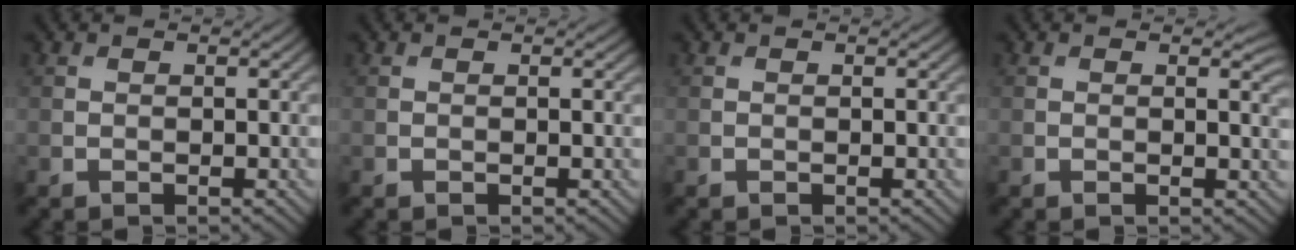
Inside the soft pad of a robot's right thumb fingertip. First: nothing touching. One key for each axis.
{"total": 0.0}
{"total": 0.0}
{"total": 1.5, "fx": 0.5, "fy": 0.5, "fz": 1.4, "tx": -0.017, "ty": -0.006, "tz": 0.006}